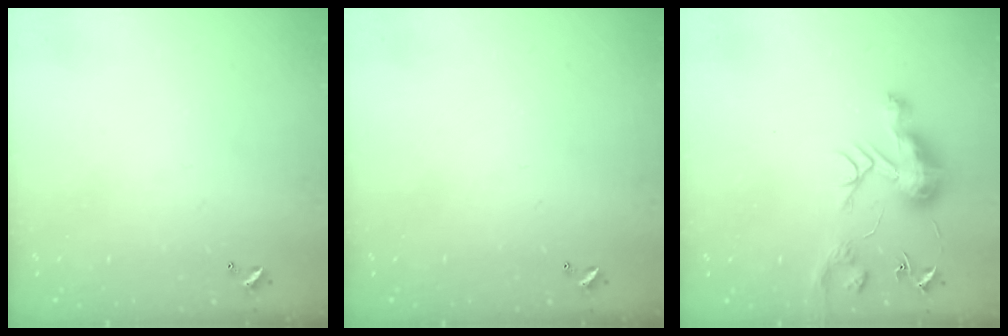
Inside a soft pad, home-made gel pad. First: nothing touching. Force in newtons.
{"total": 0.0}
{"total": 10.0, "press": 10.0, "slide": 0.6}